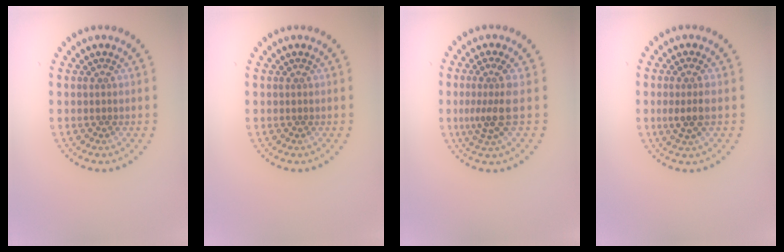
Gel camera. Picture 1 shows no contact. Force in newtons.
{"total": 0.0}
{"total": 3.0, "press": 2.2, "slide": 2.1}
{"total": 2.1, "press": 1.8, "slide": 1.1}